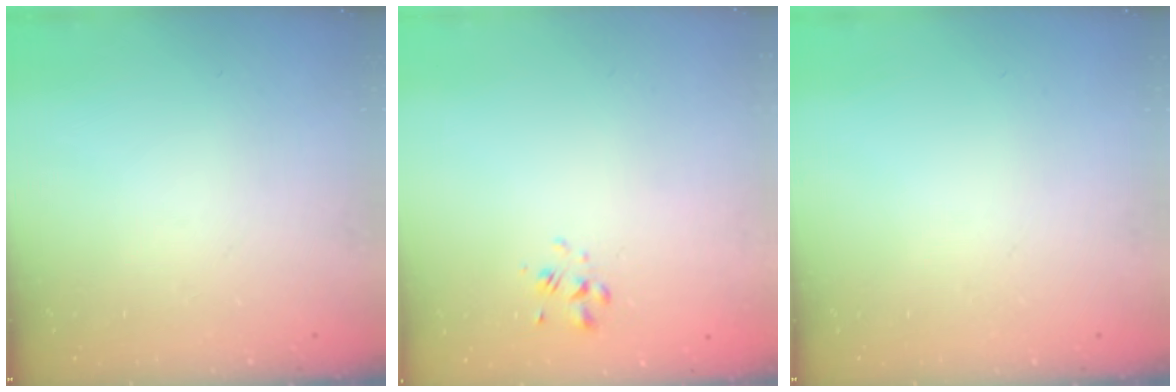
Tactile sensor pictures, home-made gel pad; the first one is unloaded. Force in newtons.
{"total": 0.9, "press": 0.7, "slide": 0.6}
{"total": 0.0}